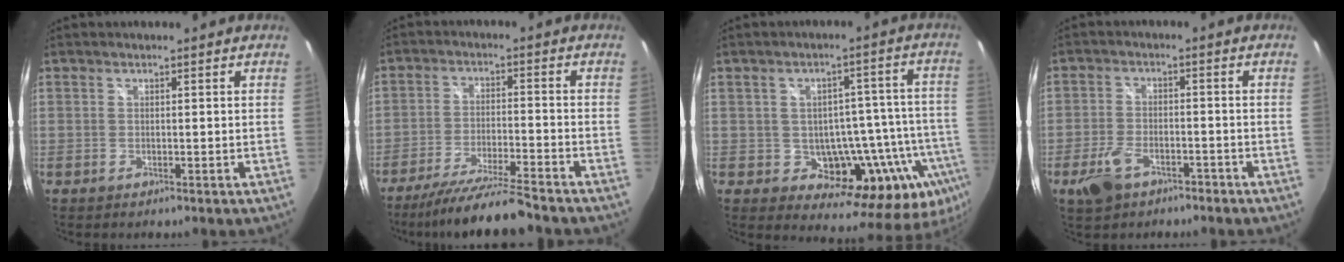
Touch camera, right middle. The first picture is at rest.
{"total": 11.6, "force": [-10.4, -0.6, 5.2], "torque": [-0.113, -0.019, -0.180]}
{"total": 15.9, "force": [-5.1, 10.8, 10.5], "torque": [-0.137, 0.006, -0.054]}
{"total": 7.2, "force": [-4.5, 4.0, 3.9], "torque": [-0.102, -0.005, -0.076]}